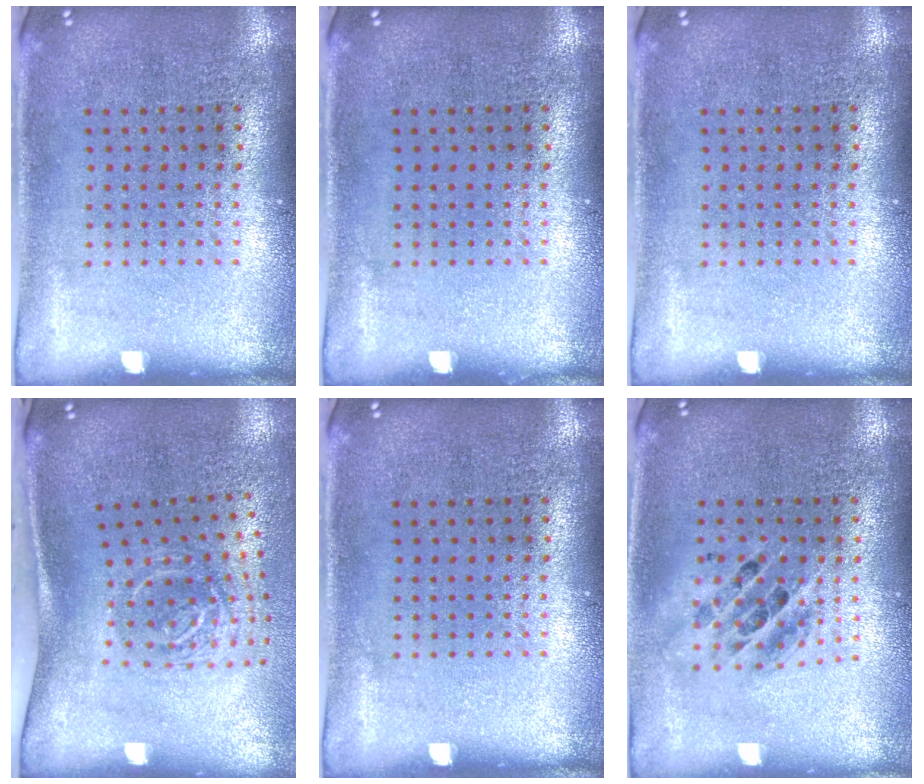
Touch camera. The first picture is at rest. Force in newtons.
{"total": 0.0}
{"total": 0.0}
{"total": 2.0, "press": 1.3, "slide": 1.5}
{"total": 0.0}
{"total": 1.3, "press": 1.2, "slide": 0.7}